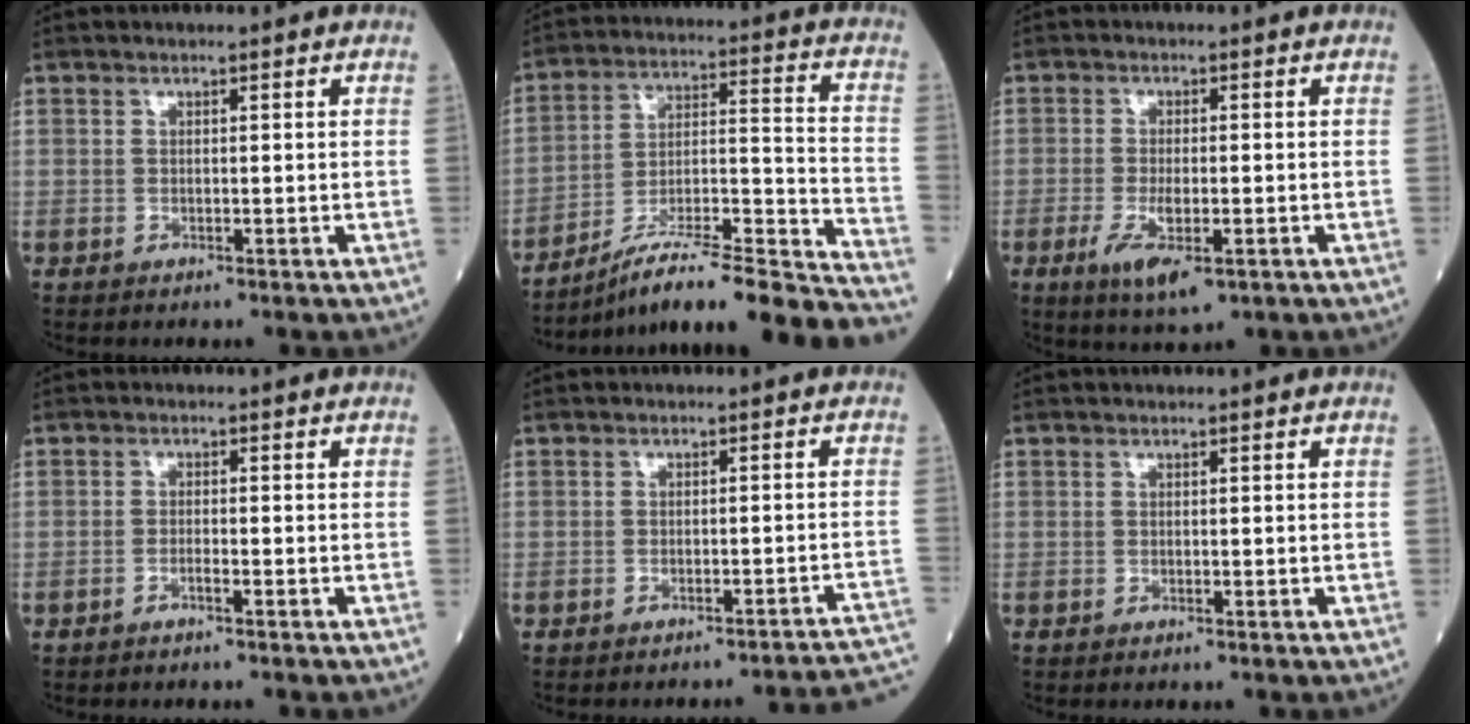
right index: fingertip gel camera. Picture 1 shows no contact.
{"total": 24.1, "force": [-21.2, 0.1, 11.4], "torque": [-0.129, 0.009, -0.327]}
{"total": 5.8, "force": [-2.5, 1.5, 5.0], "torque": [-0.099, -0.013, -0.036]}
{"total": 1.0, "force": [-0.8, 0.0, 0.7], "torque": [-0.013, 0.003, -0.016]}
{"total": 9.9, "force": [-9.7, -0.8, 1.7], "torque": [0.007, 0.006, -0.107]}
{"total": 0.0}